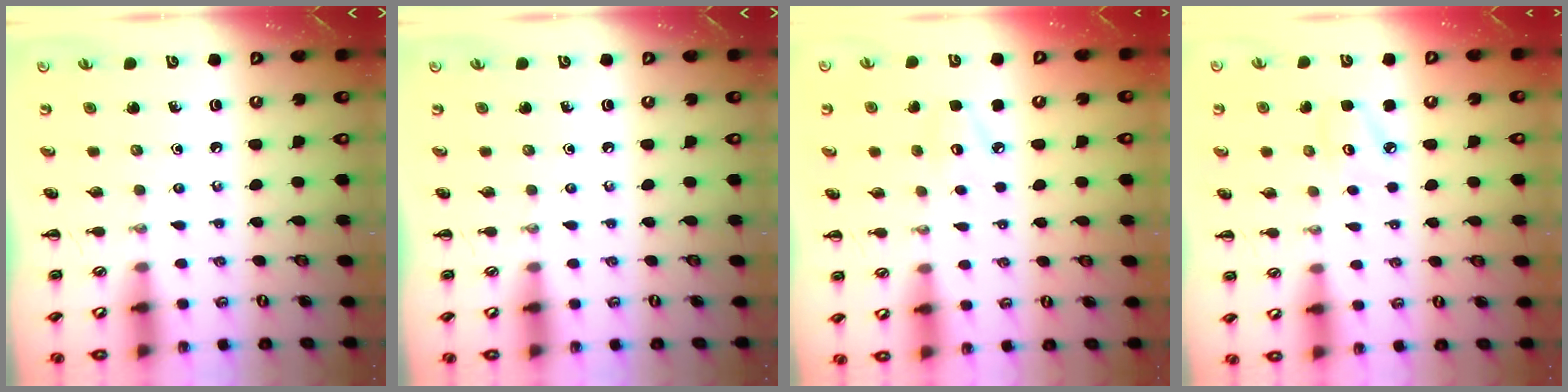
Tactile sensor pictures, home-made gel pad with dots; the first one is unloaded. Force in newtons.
{"total": 0.0}
{"total": 3.7, "press": 3.6, "slide": 0.9}
{"total": 4.1, "press": 3.9, "slide": 1.1}